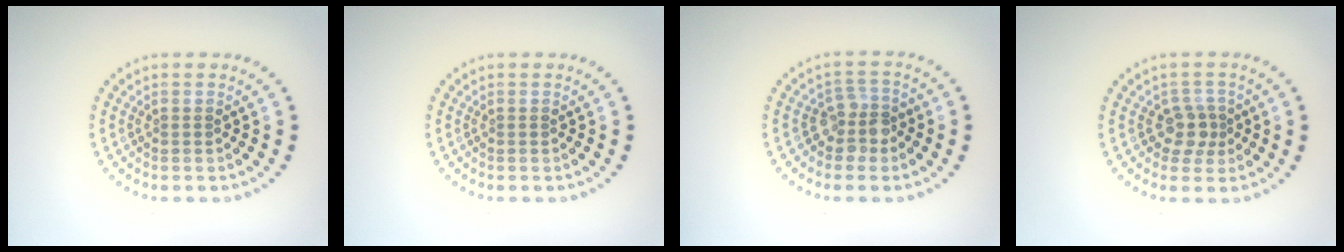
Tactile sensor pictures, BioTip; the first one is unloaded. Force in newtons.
{"total": 0.0}
{"total": 2.5, "press": 2.0, "slide": 1.5}
{"total": 2.3, "press": 1.9, "slide": 1.3}